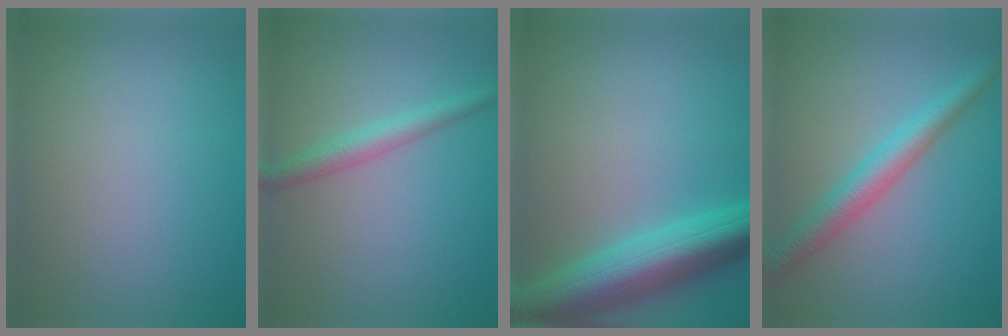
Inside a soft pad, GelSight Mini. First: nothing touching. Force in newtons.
{"total": 2.5, "press": 2.5, "slide": 0.0}
{"total": 8.6, "press": 8.6, "slide": 0.4}
{"total": 4.0, "press": 4.0, "slide": 0.1}